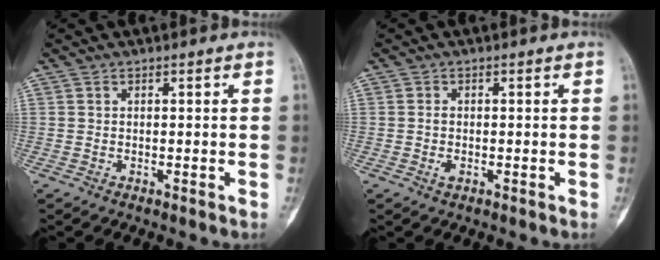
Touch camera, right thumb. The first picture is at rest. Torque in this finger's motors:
{"motor_torque": [0.09, 0.33, 0.00, -0.66, 0.00]}